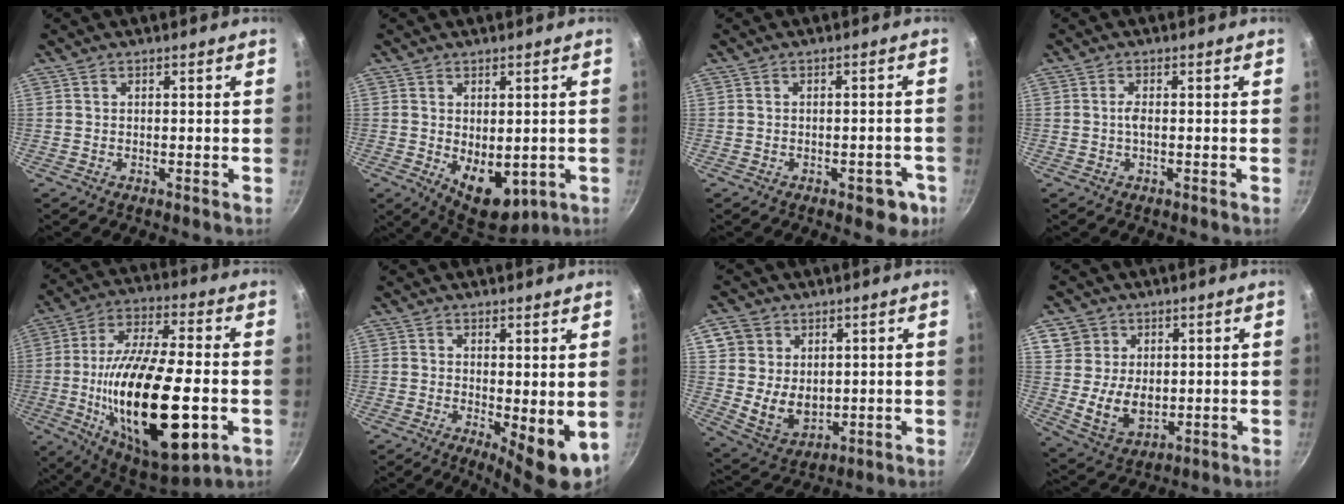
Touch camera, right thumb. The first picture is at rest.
{"total": 9.4, "force": [-1.2, 5.7, 7.3], "torque": [-0.082, -0.017, 0.000]}
{"total": 5.5, "force": [-2.4, 3.0, 4.0], "torque": [-0.022, 0.023, -0.020]}
{"total": 1.6, "force": [-0.1, 0.6, 1.5], "torque": [-0.032, 0.003, -0.005]}
{"total": 29.1, "force": [-6.0, 11.4, 26.1], "torque": [-0.453, 0.015, -0.094]}
{"total": 7.5, "force": [0.2, 3.0, 6.9], "torque": [-0.086, -0.016, 0.010]}
{"total": 9.9, "force": [2.2, 8.4, 4.7], "torque": [-0.059, -0.022, 0.052]}
{"total": 9.4, "force": [1.6, 8.0, 4.6], "torque": [-0.057, -0.020, 0.037]}